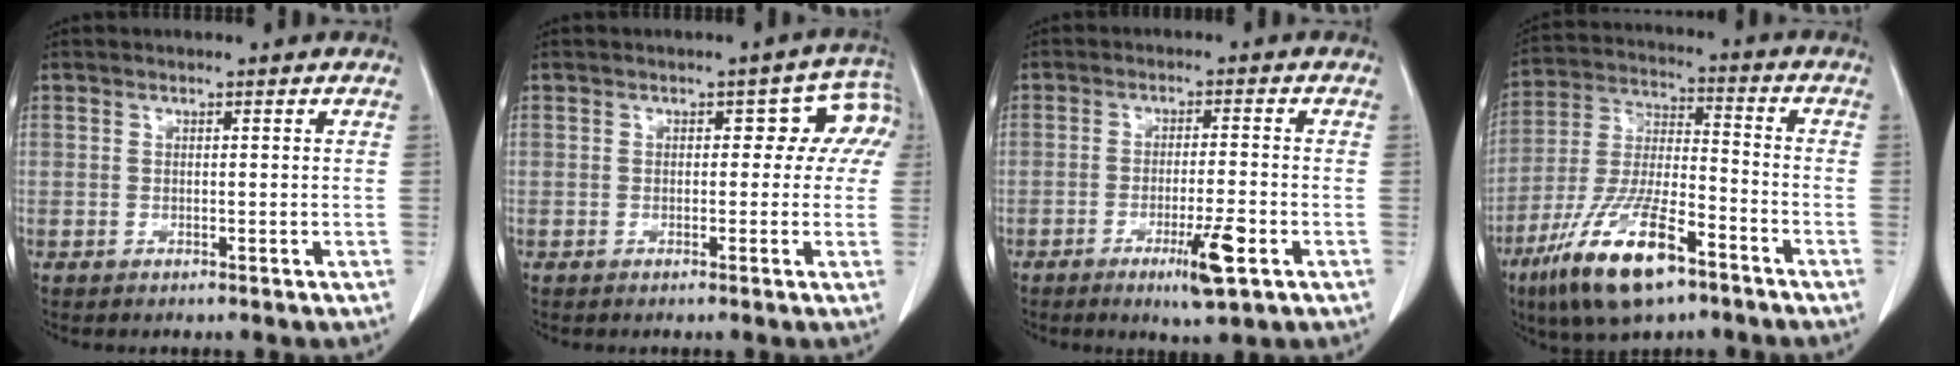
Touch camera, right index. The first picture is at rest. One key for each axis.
{"total": 4.8, "fx": 0.8, "fy": 3.2, "fz": 3.4, "tx": -0.016, "ty": 0.032, "tz": 0.000}
{"total": 6.6, "fx": -3.0, "fy": 0.4, "fz": 5.8, "tx": -0.096, "ty": -0.010, "tz": -0.046}
{"total": 15.7, "fx": -9.5, "fy": 4.1, "fz": 11.9, "tx": -0.247, "ty": -0.020, "tz": -0.173}